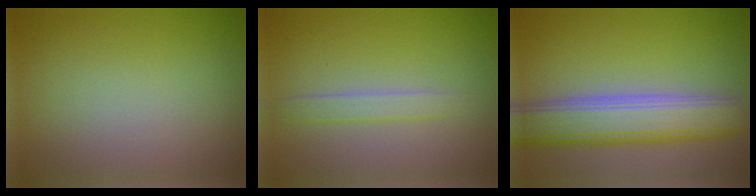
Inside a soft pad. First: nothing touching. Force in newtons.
{"total": 1.6, "press": 1.6, "slide": 0.1}
{"total": 7.2, "press": 7.2, "slide": 0.3}